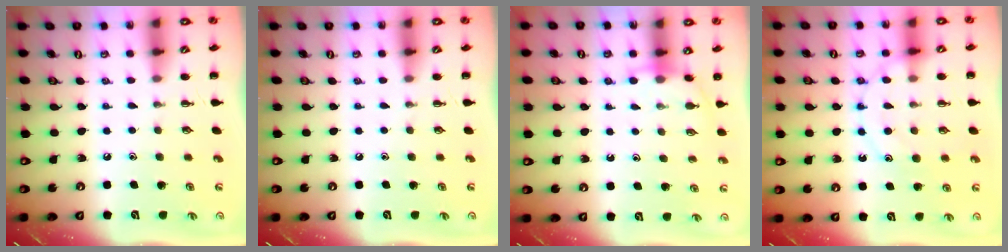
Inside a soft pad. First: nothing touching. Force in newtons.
{"total": 0.0}
{"total": 4.7, "press": 4.6, "slide": 0.7}
{"total": 12.5, "press": 12.5, "slide": 0.9}